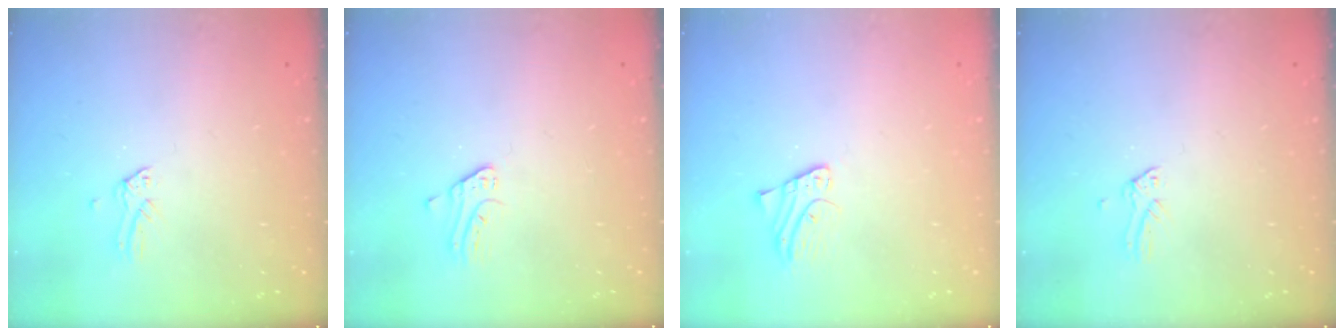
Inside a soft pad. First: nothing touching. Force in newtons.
{"total": 0.8, "press": 0.8, "slide": 0.1}
{"total": 3.2, "press": 3.2, "slide": 0.2}
{"total": 0.0}